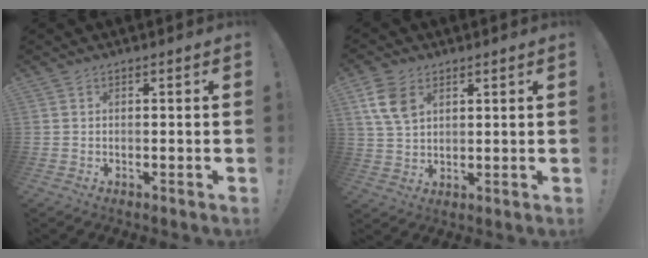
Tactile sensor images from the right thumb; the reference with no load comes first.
{"total": 9.0, "force": [4.0, 6.1, 5.4], "torque": [-0.094, -0.005, 0.078]}